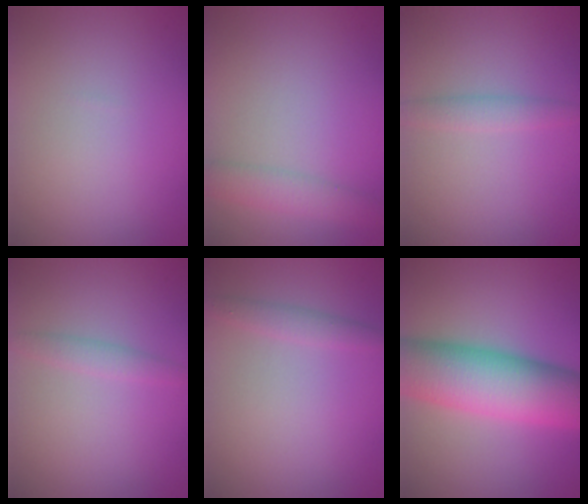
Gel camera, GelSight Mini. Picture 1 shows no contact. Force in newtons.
{"total": 2.5, "press": 2.5, "slide": 0.1}
{"total": 1.6, "press": 1.6, "slide": 0.0}
{"total": 1.5, "press": 1.5, "slide": 0.0}
{"total": 1.5, "press": 1.5, "slide": 0.0}
{"total": 11.2, "press": 11.2, "slide": 0.4}